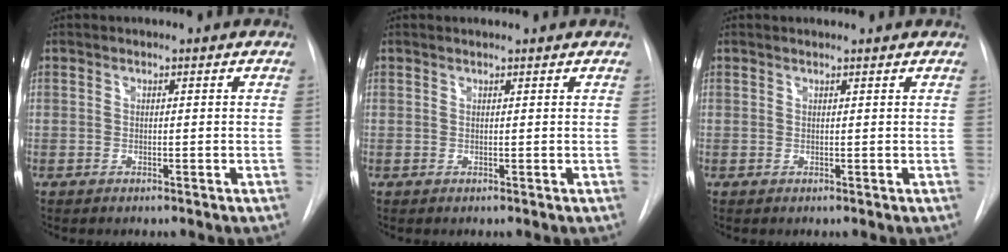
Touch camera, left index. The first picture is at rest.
{"total": 1.6, "force": [1.5, 0.1, 0.3], "torque": [-0.009, 0.015, 0.022]}
{"total": 2.0, "force": [2.0, 0.1, 0.4], "torque": [-0.010, 0.016, 0.025]}